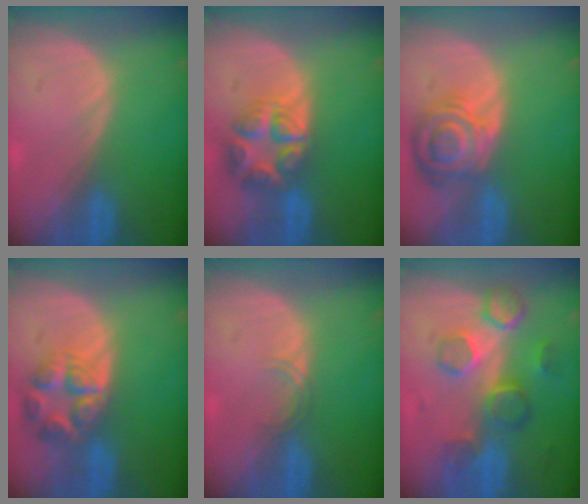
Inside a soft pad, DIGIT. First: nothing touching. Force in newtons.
{"total": 8.2, "press": 7.2, "slide": 4.1}
{"total": 8.4, "press": 7.4, "slide": 3.9}
{"total": 7.6, "press": 6.8, "slide": 3.5}
{"total": 1.4, "press": 1.4, "slide": 0.2}
{"total": 8.8, "press": 7.9, "slide": 3.7}